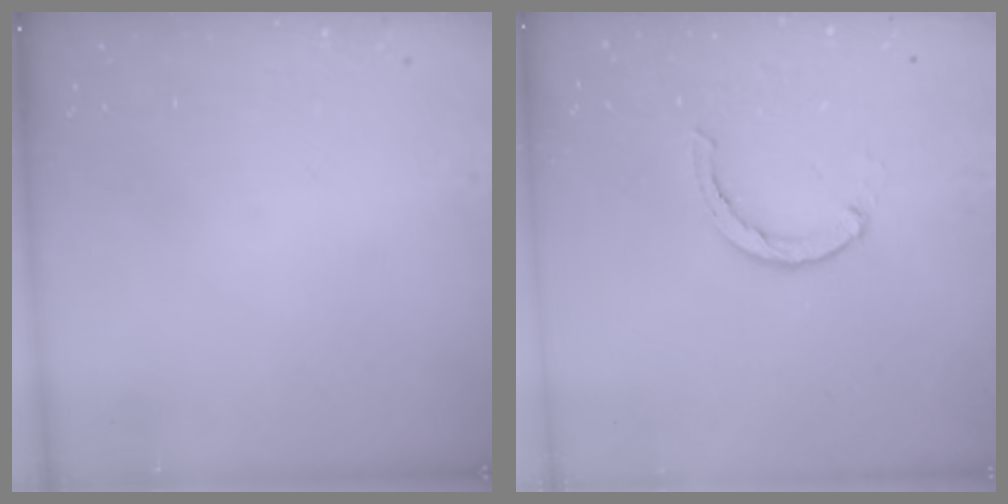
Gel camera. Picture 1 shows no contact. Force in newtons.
{"total": 2.3, "press": 2.3, "slide": 0.2}